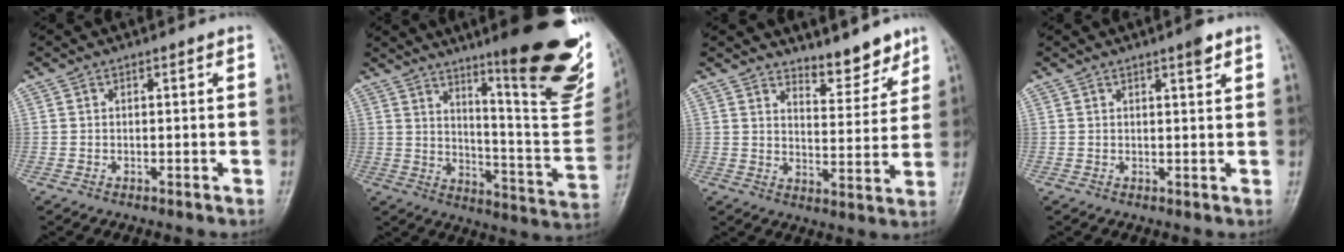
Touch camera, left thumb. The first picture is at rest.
{"total": 26.7, "force": [14.9, 5.0, 21.5], "torque": [-0.253, -0.077, 0.221]}
{"total": 7.2, "force": [6.3, 2.1, 2.7], "torque": [-0.015, -0.058, 0.104]}
{"total": 2.3, "force": [1.5, 0.3, 1.7], "torque": [-0.024, -0.009, 0.022]}